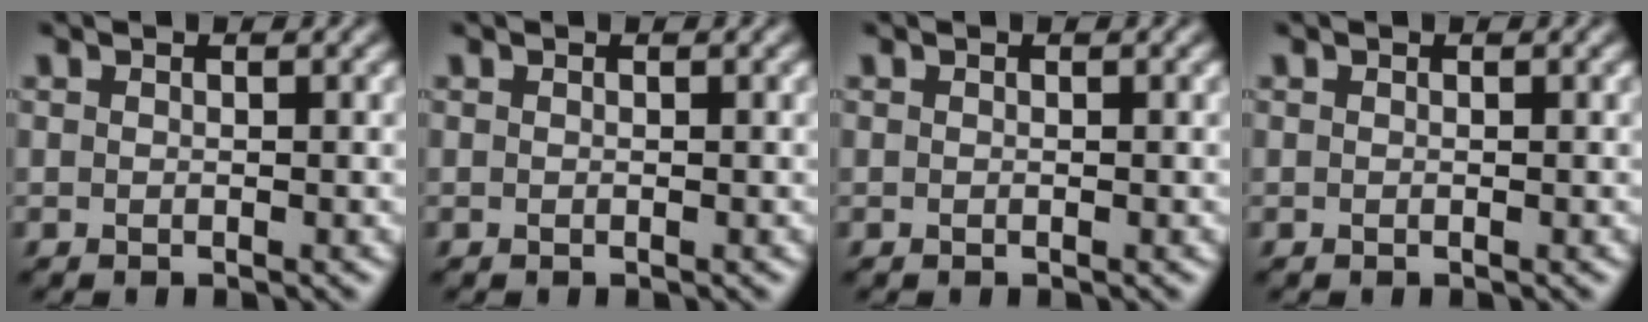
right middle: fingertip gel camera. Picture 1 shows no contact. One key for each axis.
{"total": 0.0}
{"total": 0.0}
{"total": 0.0}